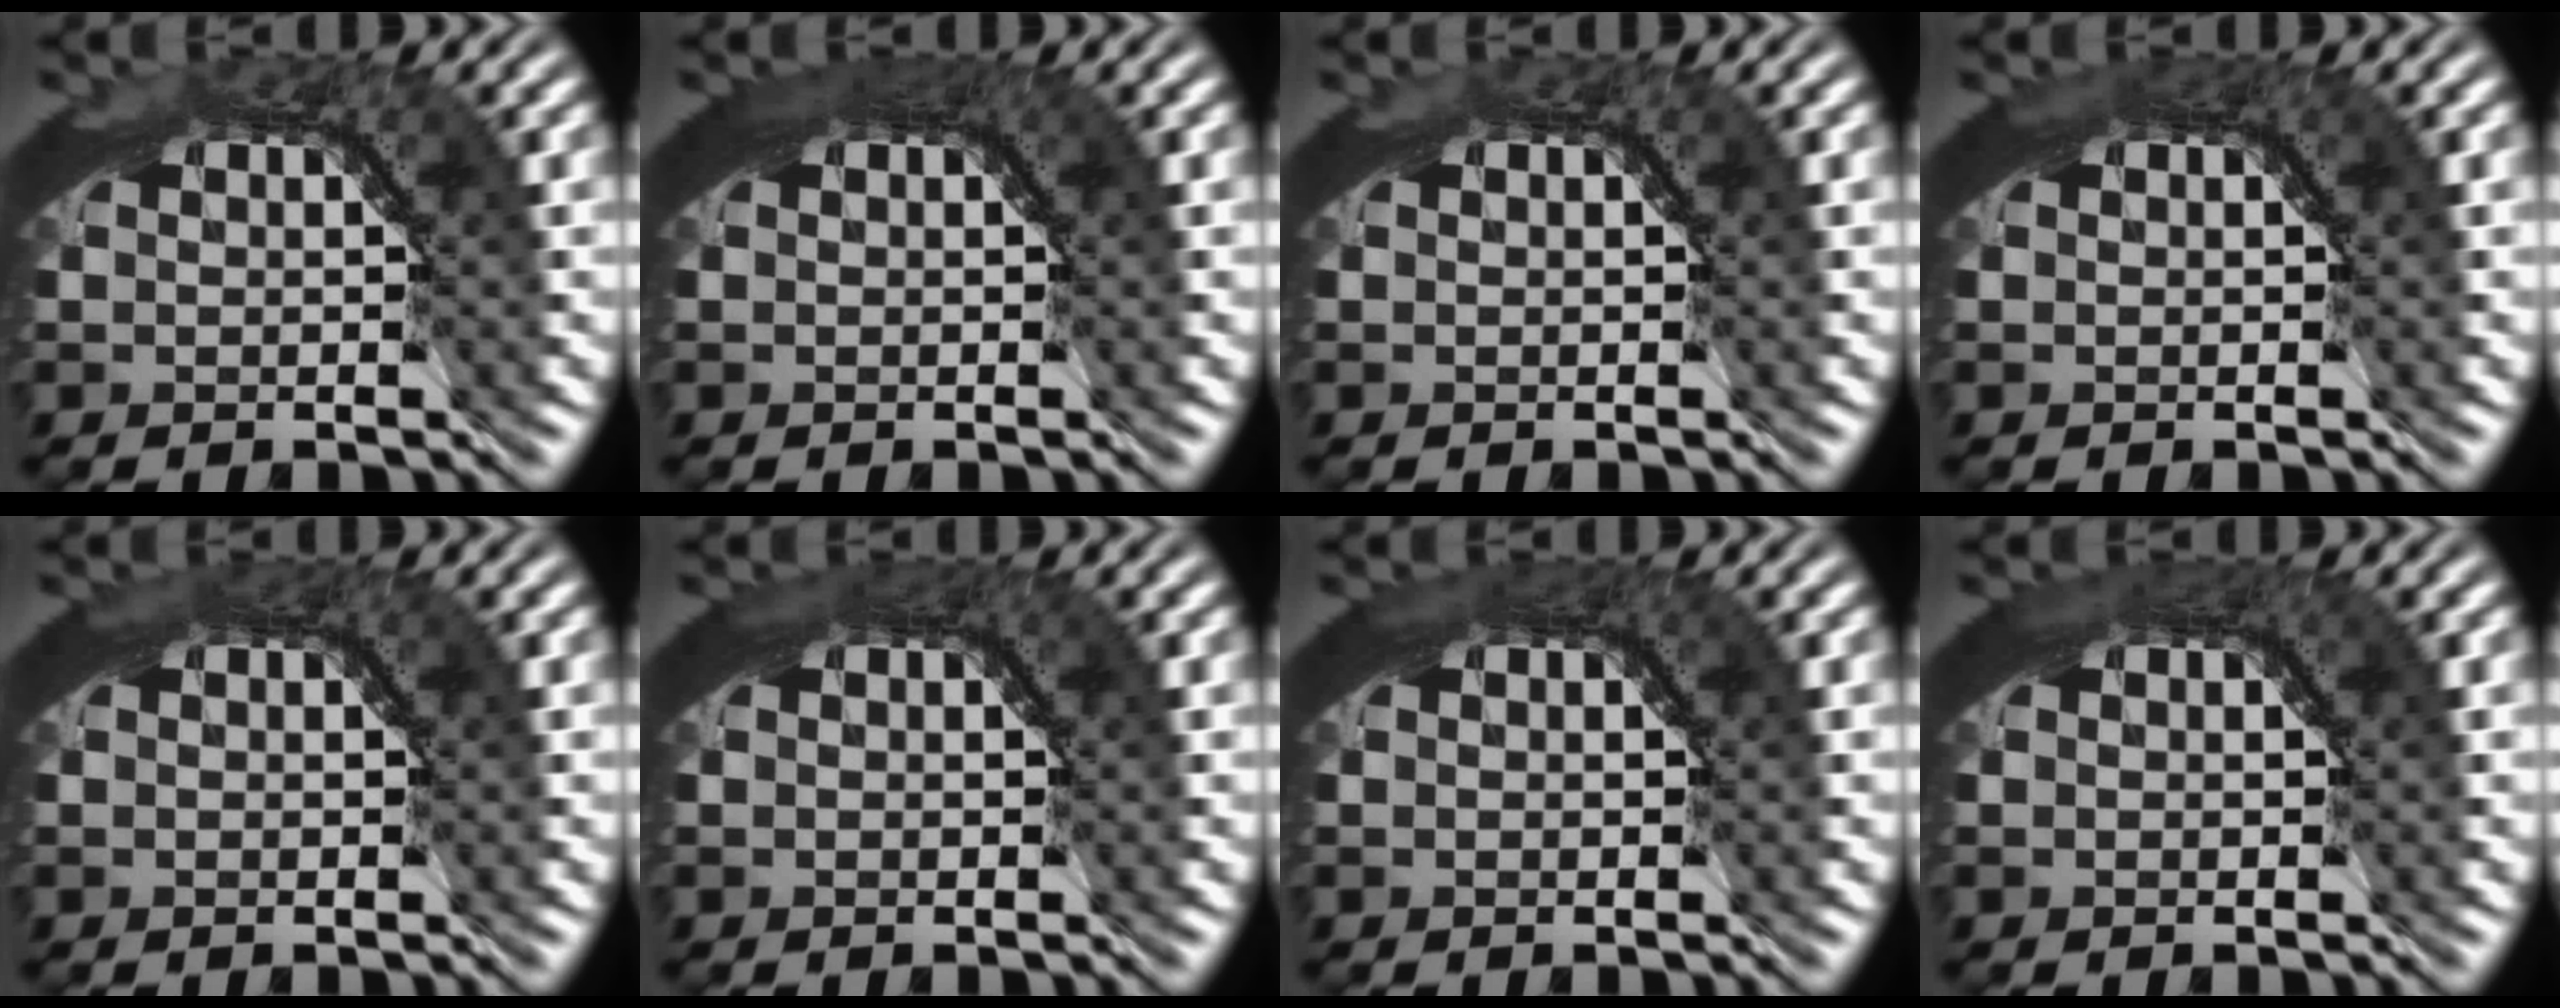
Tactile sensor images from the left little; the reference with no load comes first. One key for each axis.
{"total": 1.5, "fx": 0.9, "fy": 0.3, "fz": 1.2, "tx": -0.011, "ty": 0.003, "tz": 0.010}
{"total": 0.0}
{"total": 0.9, "fx": 0.5, "fy": 0.2, "fz": 0.7, "tx": -0.006, "ty": 0.001, "tz": 0.005}
{"total": 1.0, "fx": 0.5, "fy": 0.3, "fz": 0.8, "tx": -0.007, "ty": 0.001, "tz": 0.005}
{"total": 1.2, "fx": 0.7, "fy": 0.3, "fz": 1.0, "tx": -0.009, "ty": 0.001, "tz": 0.008}
{"total": 1.3, "fx": 0.7, "fy": 0.3, "fz": 1.0, "tx": -0.009, "ty": 0.001, "tz": 0.008}
{"total": 1.0, "fx": 0.6, "fy": 0.2, "fz": 0.7, "tx": -0.005, "ty": 0.000, "tz": 0.008}